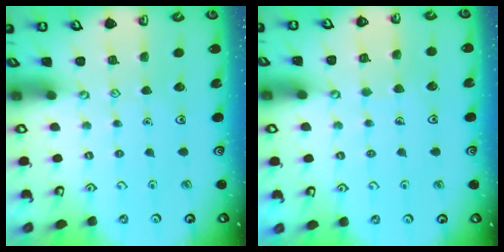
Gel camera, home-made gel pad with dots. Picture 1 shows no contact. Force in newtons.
{"total": 4.5, "press": 4.5, "slide": 0.2}